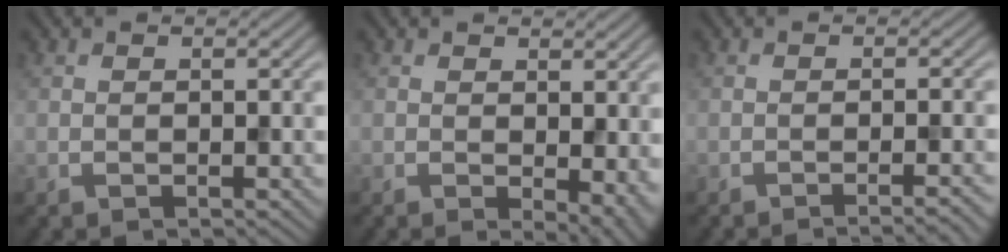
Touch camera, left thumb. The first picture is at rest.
{"total": 4.3, "force": [0.0, 2.1, 3.8], "torque": [-0.050, -0.011, 0.008]}
{"total": 2.7, "force": [-1.7, 0.5, 2.1], "torque": [-0.019, 0.005, -0.035]}